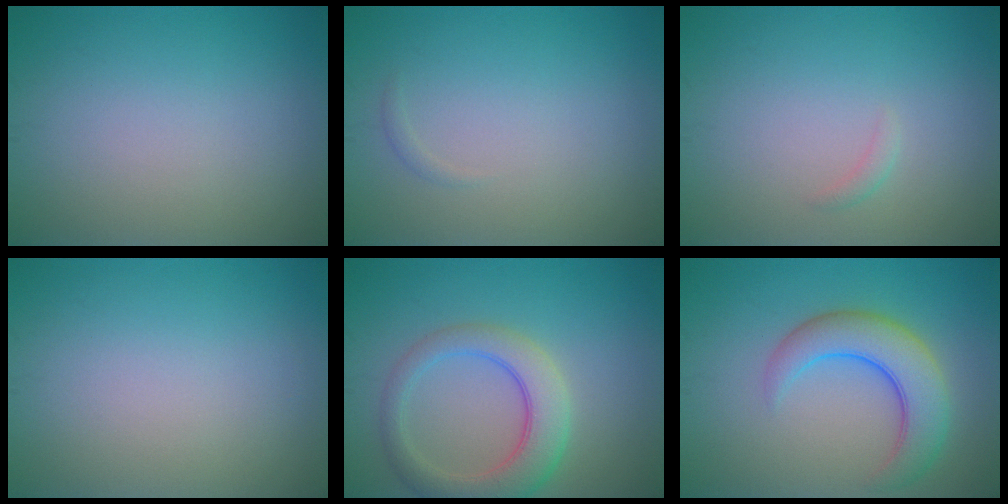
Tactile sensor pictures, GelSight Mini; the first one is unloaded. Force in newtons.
{"total": 0.5, "press": 0.5, "slide": 0.0}
{"total": 0.6, "press": 0.6, "slide": 0.0}
{"total": 0.0}
{"total": 5.3, "press": 5.2, "slide": 0.4}
{"total": 5.8, "press": 5.8, "slide": 0.4}